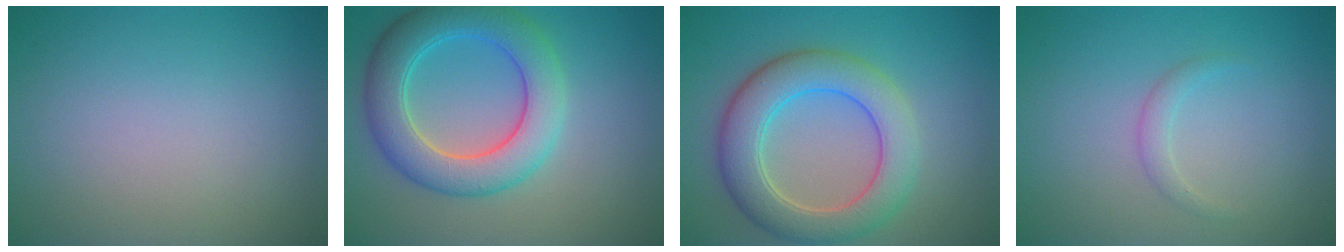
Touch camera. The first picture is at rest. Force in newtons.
{"total": 6.8, "press": 6.8, "slide": 0.3}
{"total": 6.7, "press": 6.7, "slide": 0.2}
{"total": 1.2, "press": 1.1, "slide": 0.1}